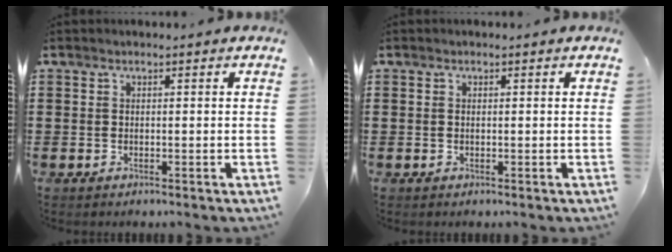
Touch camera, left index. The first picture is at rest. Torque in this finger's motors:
{"motor_torque": [-0.19, 0.15, -0.11, 0.00]}